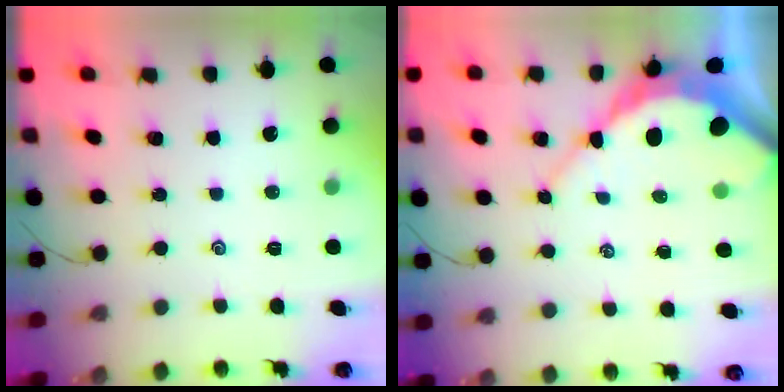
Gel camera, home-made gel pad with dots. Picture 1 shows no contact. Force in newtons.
{"total": 8.5, "press": 8.5, "slide": 0.7}